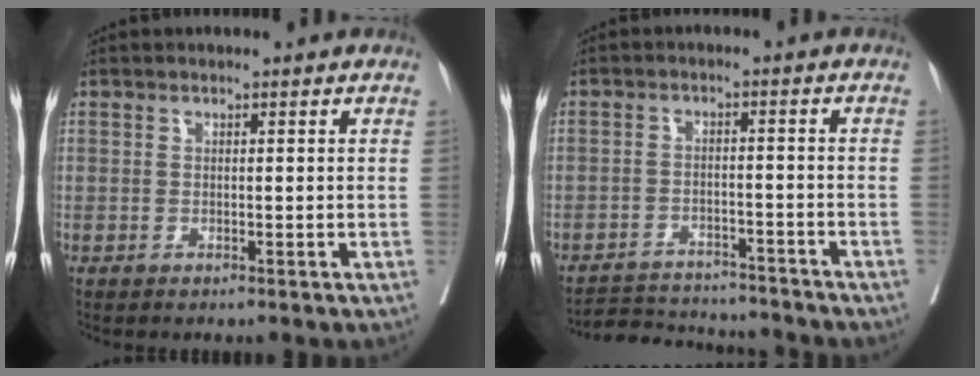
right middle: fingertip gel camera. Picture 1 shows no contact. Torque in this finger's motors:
{"motor_torque": [0.94, -1.19, 0.19, 0.02]}